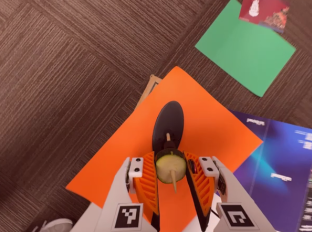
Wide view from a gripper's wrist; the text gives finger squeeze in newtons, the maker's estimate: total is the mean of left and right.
{"total": 8.7, "left": 8.7, "right": 8.6}